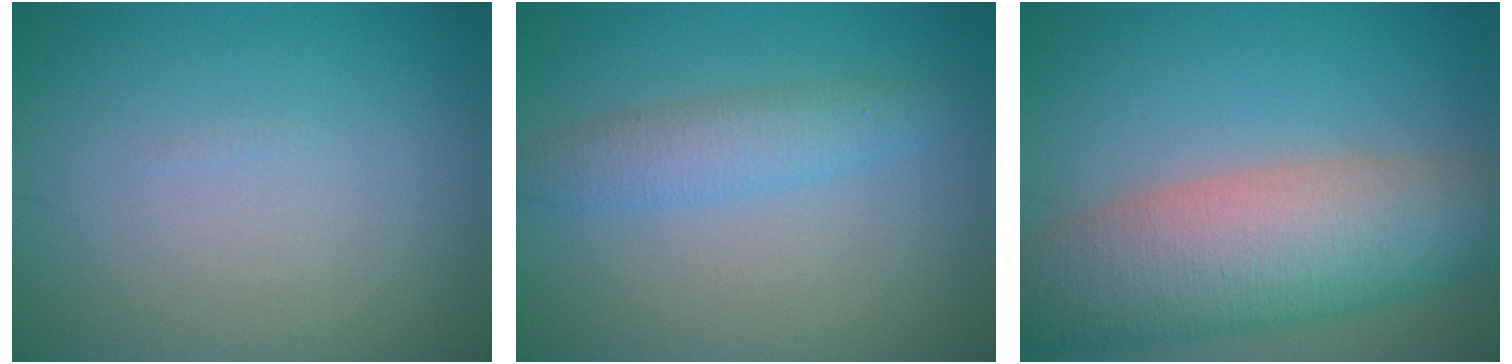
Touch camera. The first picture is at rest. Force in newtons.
{"total": 3.0, "press": 3.0, "slide": 0.1}
{"total": 10.7, "press": 10.7, "slide": 0.7}